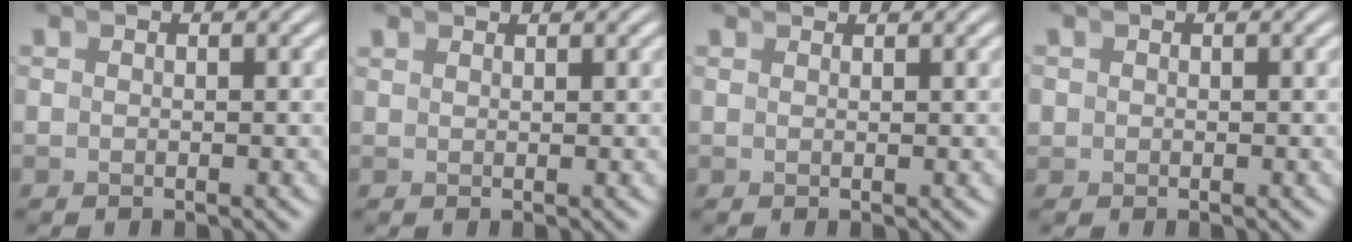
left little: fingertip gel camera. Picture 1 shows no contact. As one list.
[{"total": 1.5, "force": [1.2, -0.9, -0.2], "torque": [0.019, 0.002, 0.026]}, {"total": 0.8, "force": [0.7, -0.3, 0.1], "torque": [0.006, 0.001, 0.013]}, {"total": 0.8, "force": [-0.1, 0.8, 0.1], "torque": [-0.004, -0.009, 0.002]}]